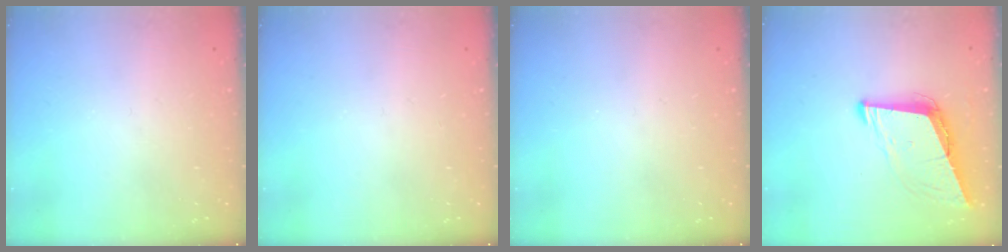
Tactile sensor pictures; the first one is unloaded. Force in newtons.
{"total": 0.0}
{"total": 0.0}
{"total": 9.0, "press": 8.2, "slide": 3.5}